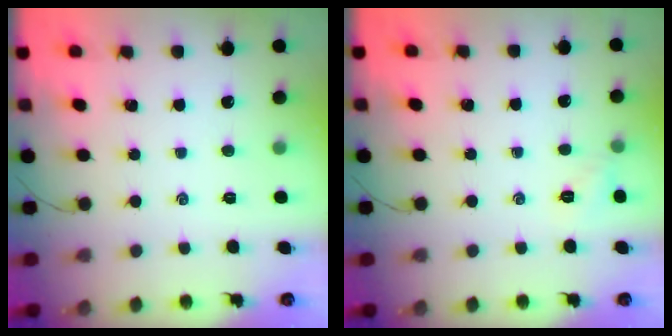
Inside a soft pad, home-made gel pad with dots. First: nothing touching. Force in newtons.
{"total": 5.6, "press": 5.4, "slide": 1.7}